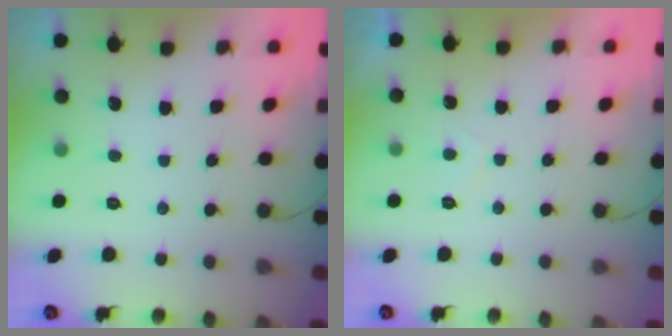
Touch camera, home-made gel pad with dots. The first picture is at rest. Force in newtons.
{"total": 1.1, "press": 0.9, "slide": 0.6}